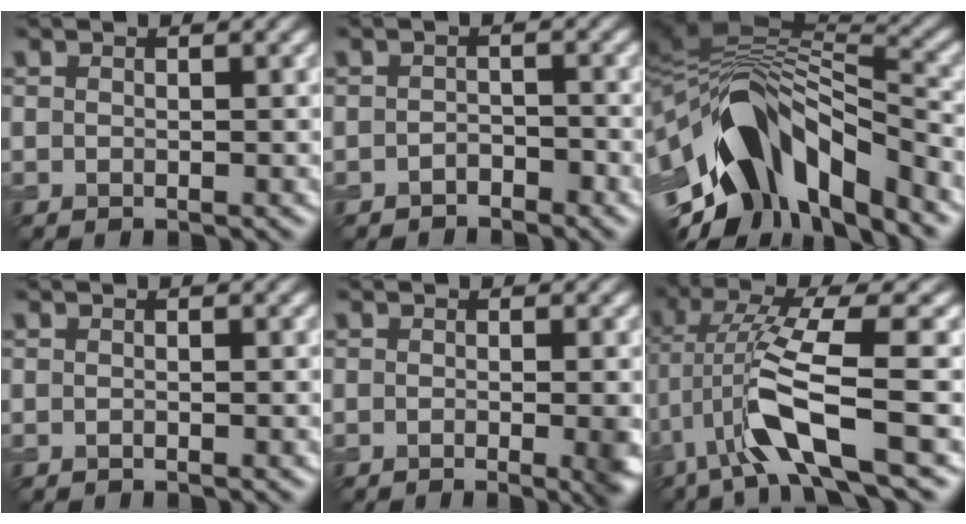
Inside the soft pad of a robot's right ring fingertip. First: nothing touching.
{"total": 1.4, "force": [-1.2, 0.6, 0.3], "torque": [-0.005, 0.006, -0.023]}
{"total": 13.6, "force": [-4.2, 7.4, 10.6], "torque": [-0.196, 0.006, -0.066]}
{"total": 0.0}
{"total": 2.8, "force": [-0.6, 0.7, 2.6], "torque": [-0.035, -0.007, -0.009]}
{"total": 7.4, "force": [-1.7, 1.2, 7.1], "torque": [-0.143, 0.008, -0.038]}